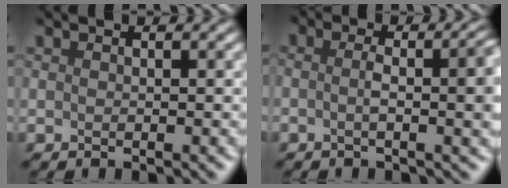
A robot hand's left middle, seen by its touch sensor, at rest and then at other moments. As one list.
[{"total": 3.4, "force": [-1.0, 0.6, 3.2], "torque": [-0.055, 0.001, 0.005]}]